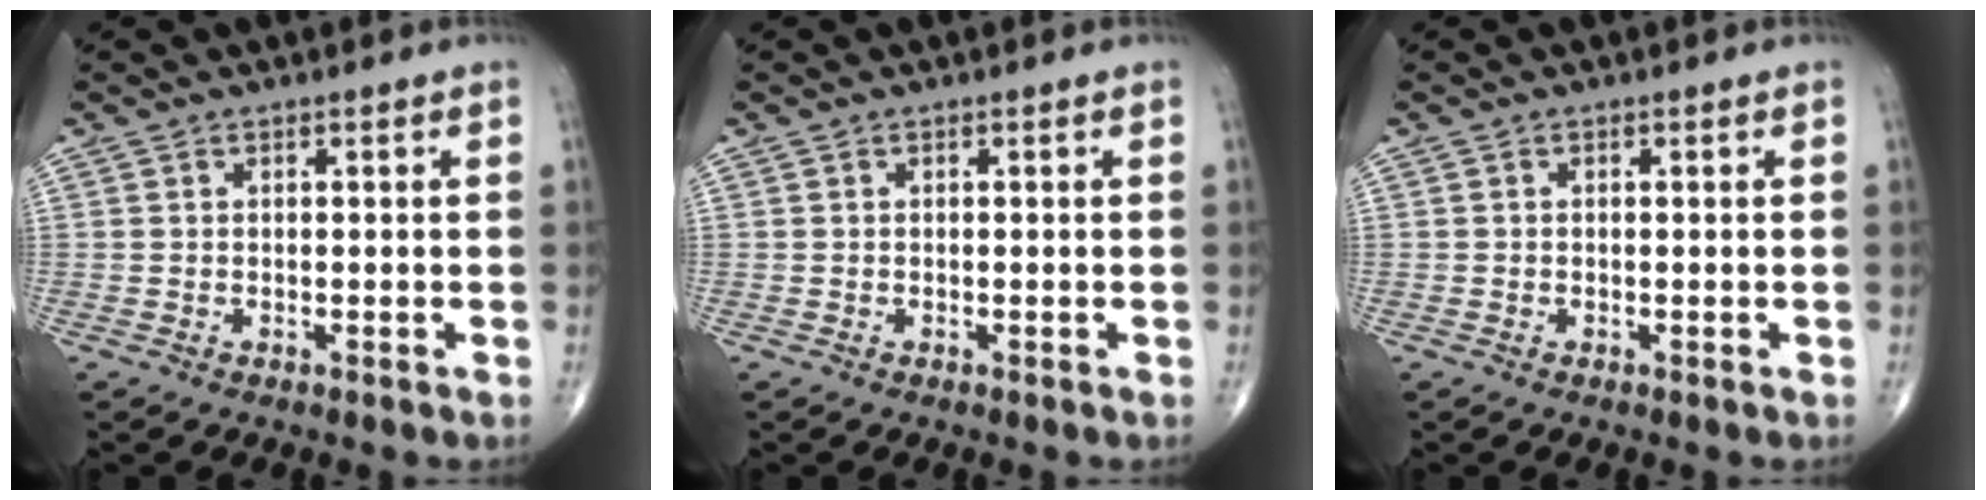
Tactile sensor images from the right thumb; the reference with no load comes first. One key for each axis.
{"total": 0.0}
{"total": 0.0}